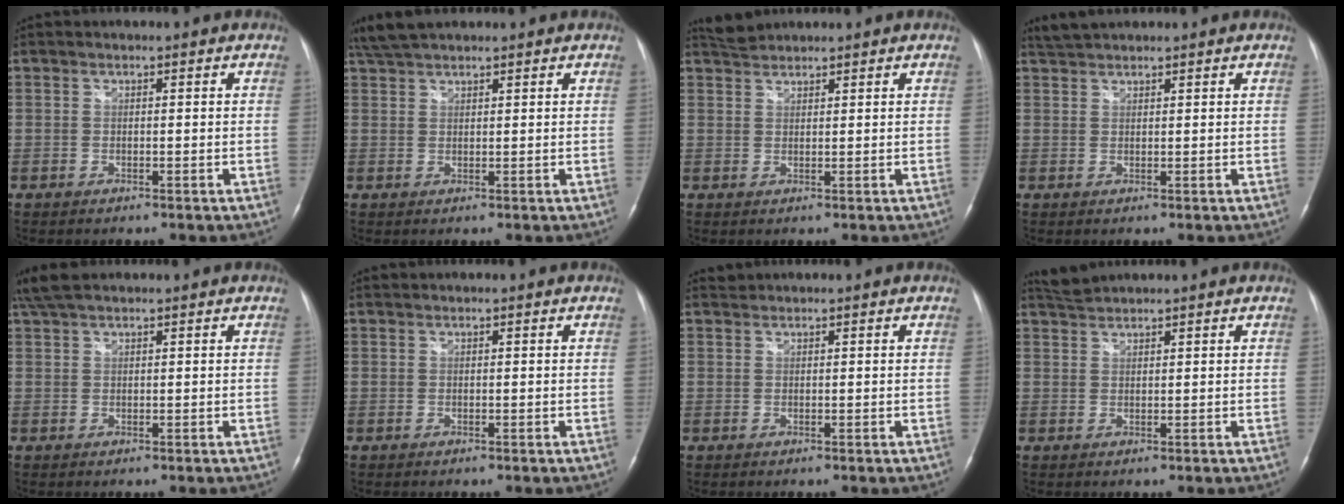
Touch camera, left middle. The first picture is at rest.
{"total": 4.8, "force": [4.3, 1.0, 2.1], "torque": [-0.048, 0.025, 0.083]}
{"total": 2.5, "force": [2.5, 0.2, 0.0], "torque": [-0.009, 0.012, 0.052]}
{"total": 2.7, "force": [2.6, 0.3, 0.6], "torque": [-0.019, 0.017, 0.049]}
{"total": 4.6, "force": [3.8, 1.1, 2.4], "torque": [-0.054, 0.029, 0.074]}
{"total": 0.0}
{"total": 0.6, "force": [0.6, 0.0, -0.3], "torque": [-0.004, 0.009, 0.012]}
{"total": 2.3, "force": [2.2, -0.4, -0.1], "torque": [-0.008, 0.009, 0.052]}